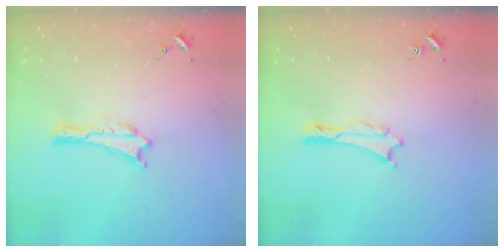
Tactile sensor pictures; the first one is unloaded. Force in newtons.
{"total": 0.0}